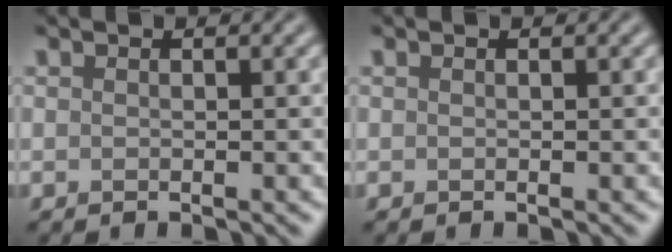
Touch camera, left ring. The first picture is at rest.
{"total": 0.0}